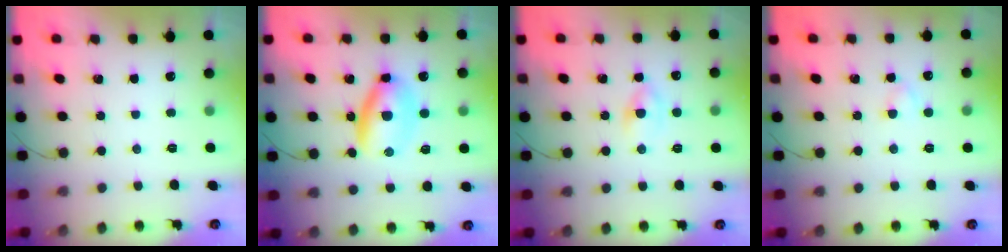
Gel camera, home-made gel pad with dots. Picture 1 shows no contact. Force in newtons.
{"total": 6.3, "press": 6.1, "slide": 1.3}
{"total": 2.3, "press": 2.0, "slide": 1.1}
{"total": 2.0, "press": 1.8, "slide": 0.9}